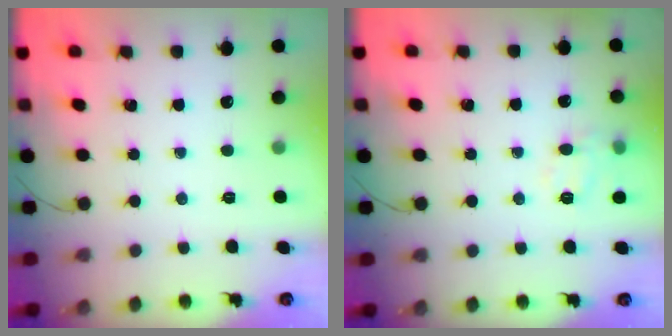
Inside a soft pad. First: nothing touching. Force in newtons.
{"total": 9.2, "press": 9.1, "slide": 1.2}